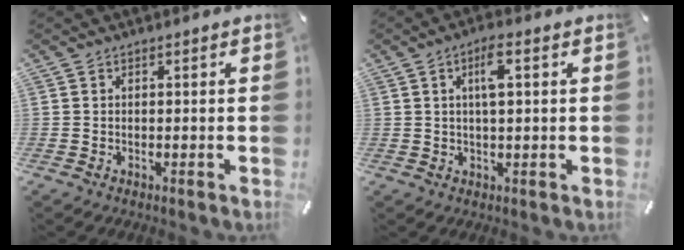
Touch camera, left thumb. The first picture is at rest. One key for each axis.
{"total": 5.4, "fx": 1.5, "fy": 1.5, "fz": 4.9, "tx": -0.092, "ty": 0.004, "tz": 0.021}